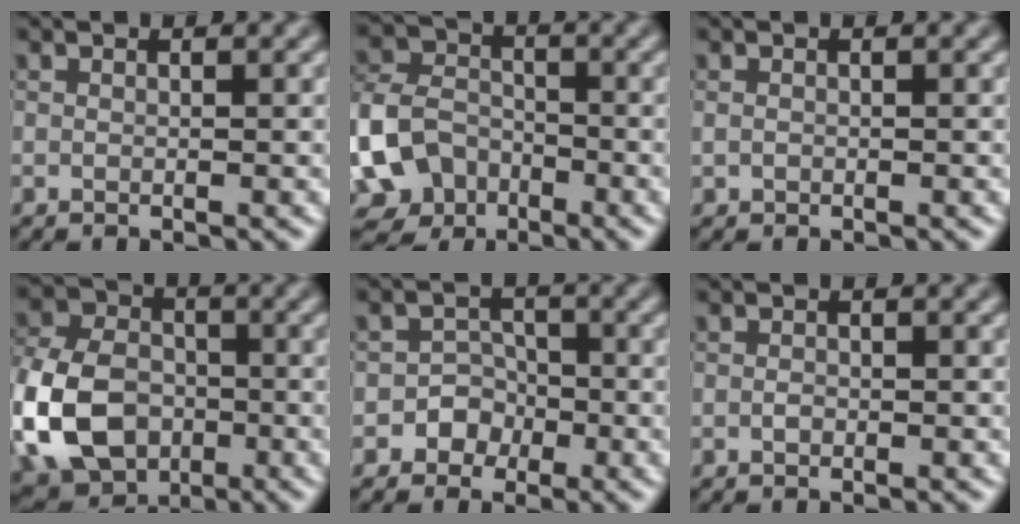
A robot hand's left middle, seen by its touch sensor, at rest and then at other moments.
{"total": 9.6, "force": [-4.5, 7.4, 4.0], "torque": [-0.078, -0.018, -0.097]}
{"total": 0.5, "force": [0.0, 0.4, 0.3], "torque": [-0.003, -0.003, 0.000]}
{"total": 11.6, "force": [-3.2, 8.5, 7.2], "torque": [-0.174, -0.010, -0.075]}
{"total": 2.8, "force": [-1.3, 2.4, 0.3], "torque": [0.030, 0.010, -0.037]}
{"total": 0.5, "force": [-0.2, 0.4, 0.3], "torque": [-0.007, 0.001, -0.004]}